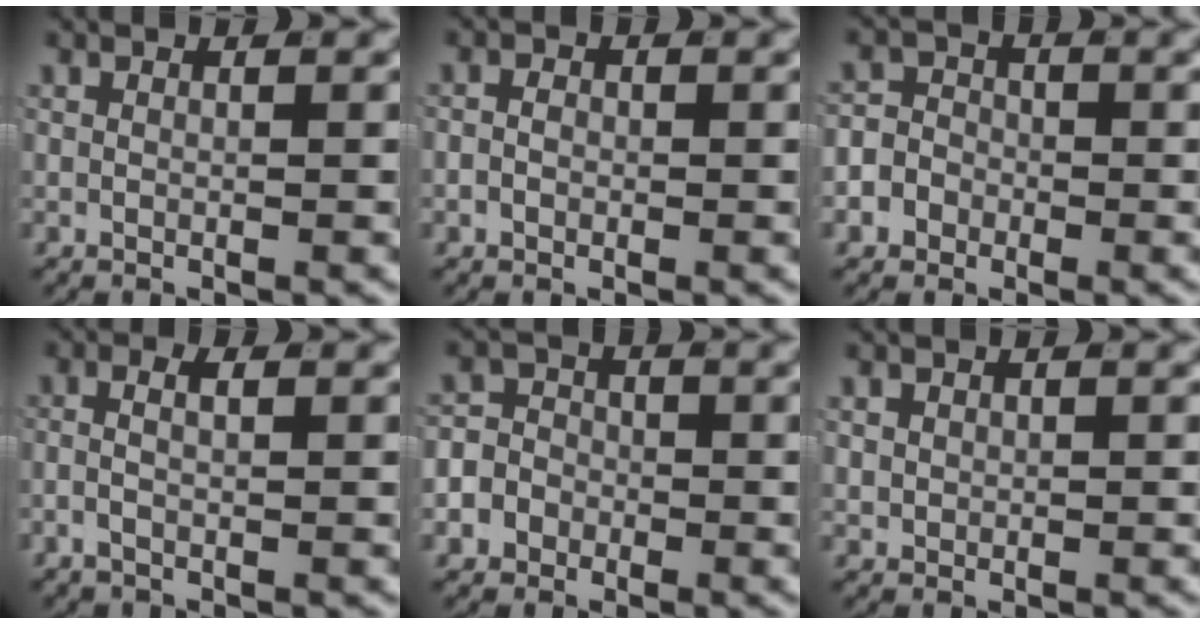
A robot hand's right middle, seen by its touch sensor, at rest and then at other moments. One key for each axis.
{"total": 1.4, "fx": -0.4, "fy": 1.2, "fz": 0.6, "tx": -0.013, "ty": 0.001, "tz": -0.009}
{"total": 4.8, "fx": -1.5, "fy": 4.3, "fz": 1.2, "tx": -0.015, "ty": -0.001, "tz": -0.037}
{"total": 2.0, "fx": -0.7, "fy": 0.5, "fz": 1.8, "tx": -0.036, "ty": 0.001, "tz": -0.015}
{"total": 6.5, "fx": -1.7, "fy": 6.0, "fz": 1.9, "tx": -0.032, "ty": -0.007, "tz": -0.042}
{"total": 1.2, "fx": 0.5, "fy": 1.0, "fz": 0.5, "tx": -0.018, "ty": -0.006, "tz": 0.015}